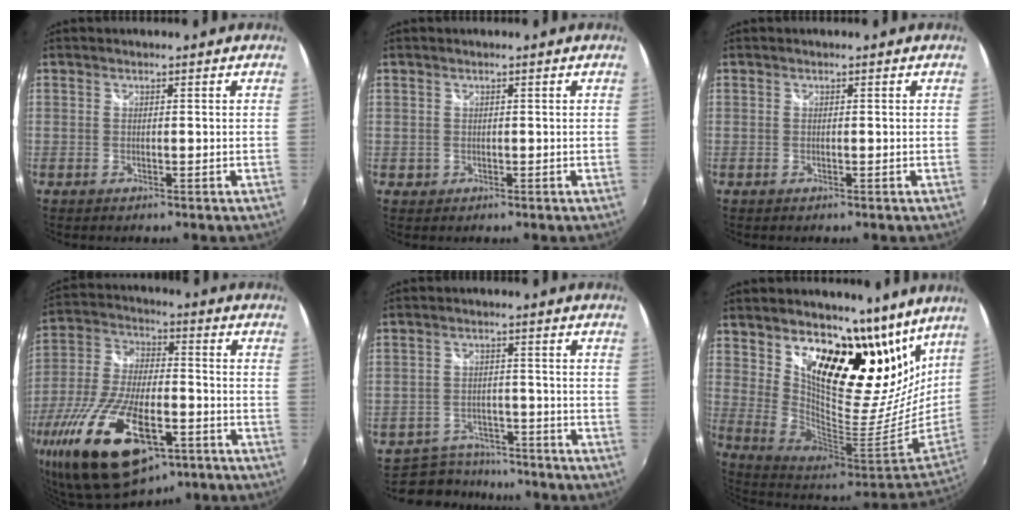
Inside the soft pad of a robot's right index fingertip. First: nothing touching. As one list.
[{"total": 1.4, "force": [-0.1, 1.3, 0.1], "torque": [-0.001, 0.002, 0.000]}, {"total": 0.0}, {"total": 27.5, "force": [-14.0, 12.0, 20.4], "torque": [-0.438, -0.058, -0.233]}, {"total": 8.3, "force": [-7.1, 4.3, 0.7], "torque": [-0.032, 0.012, -0.101]}, {"total": 25.9, "force": [17.3, 12.4, 14.8], "torque": [-0.239, -0.020, 0.303]}]